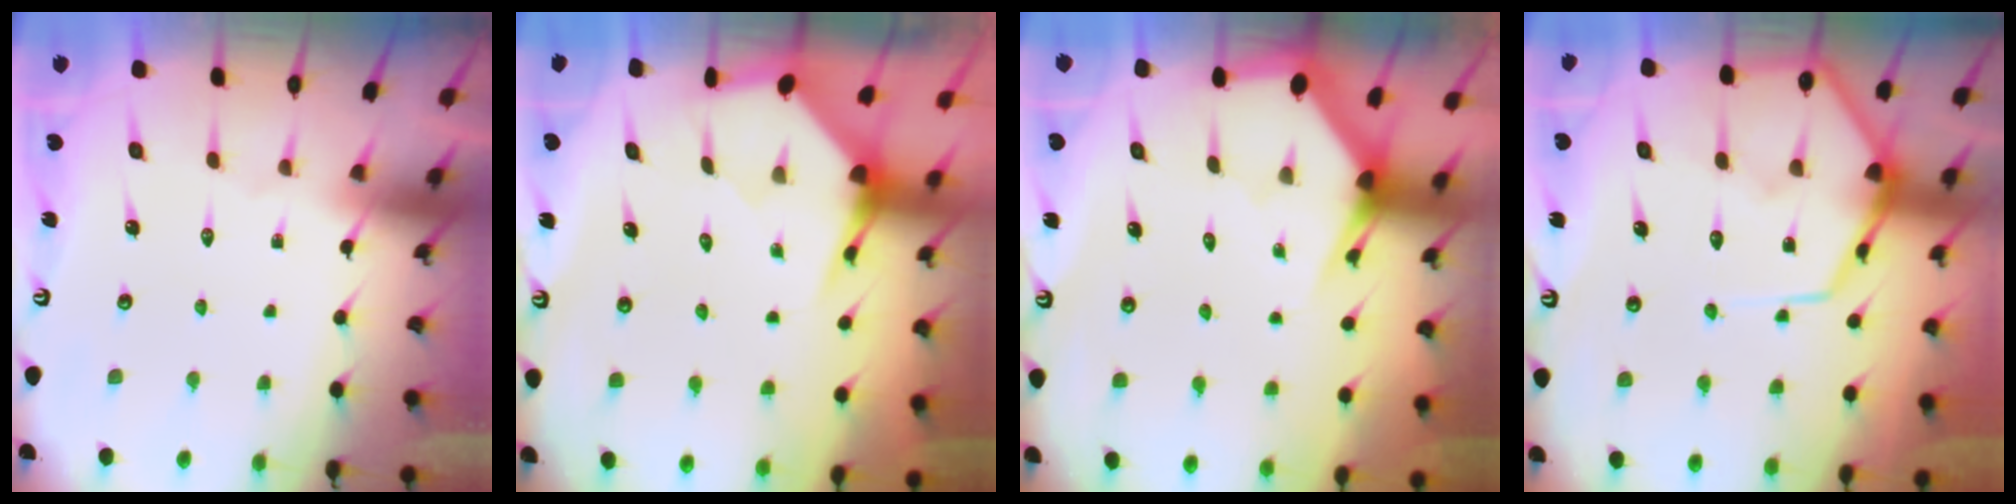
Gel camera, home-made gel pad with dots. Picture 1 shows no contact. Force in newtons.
{"total": 4.0, "press": 3.9, "slide": 0.4}
{"total": 2.9, "press": 2.9, "slide": 0.1}
{"total": 11.0, "press": 10.9, "slide": 1.0}